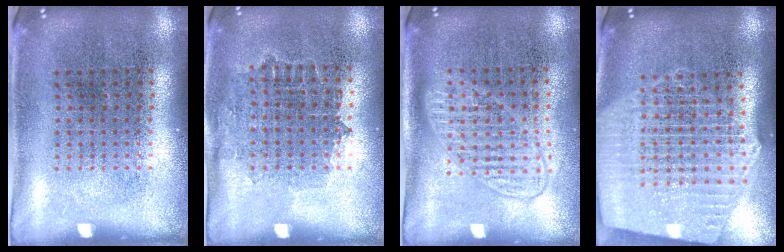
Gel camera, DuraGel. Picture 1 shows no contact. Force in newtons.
{"total": 0.8, "press": 0.8, "slide": 0.4}
{"total": 1.5, "press": 1.3, "slide": 0.7}
{"total": 2.8, "press": 2.3, "slide": 1.5}